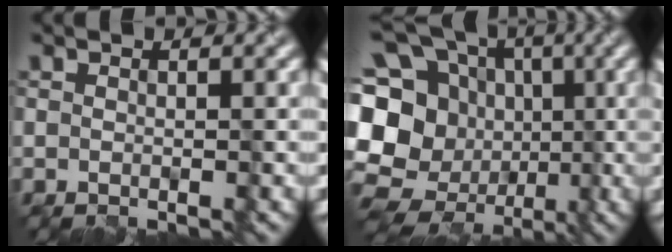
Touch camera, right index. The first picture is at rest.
{"total": 19.6, "force": [-3.7, 17.5, 8.0], "torque": [-0.183, 0.020, -0.087]}